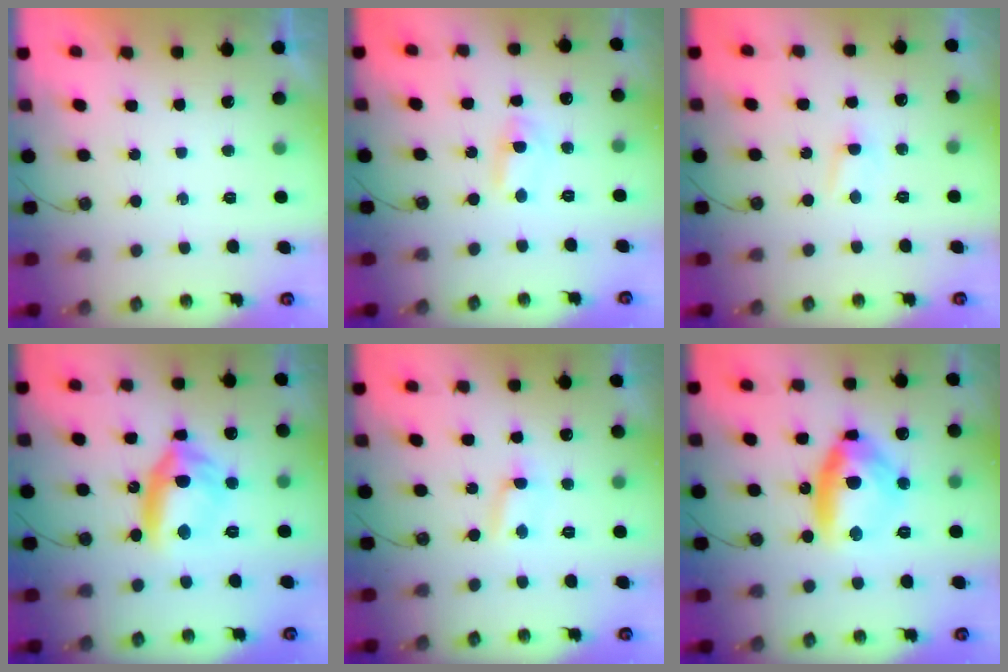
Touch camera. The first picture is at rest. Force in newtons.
{"total": 1.1, "press": 0.9, "slide": 0.6}
{"total": 2.8, "press": 2.8, "slide": 0.4}
{"total": 11.4, "press": 11.4, "slide": 1.3}
{"total": 1.8, "press": 1.8, "slide": 0.2}
{"total": 14.5, "press": 14.3, "slide": 1.9}